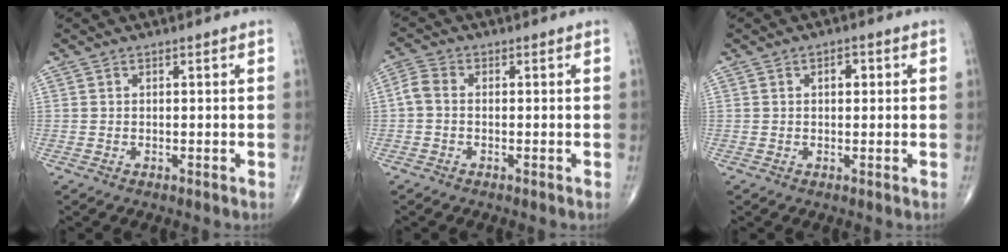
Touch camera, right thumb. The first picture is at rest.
{"total": 3.0, "force": [-0.4, 2.0, 2.2], "torque": [-0.049, 0.008, -0.017]}
{"total": 2.3, "force": [0.6, 1.3, 1.8], "torque": [-0.020, 0.005, 0.006]}